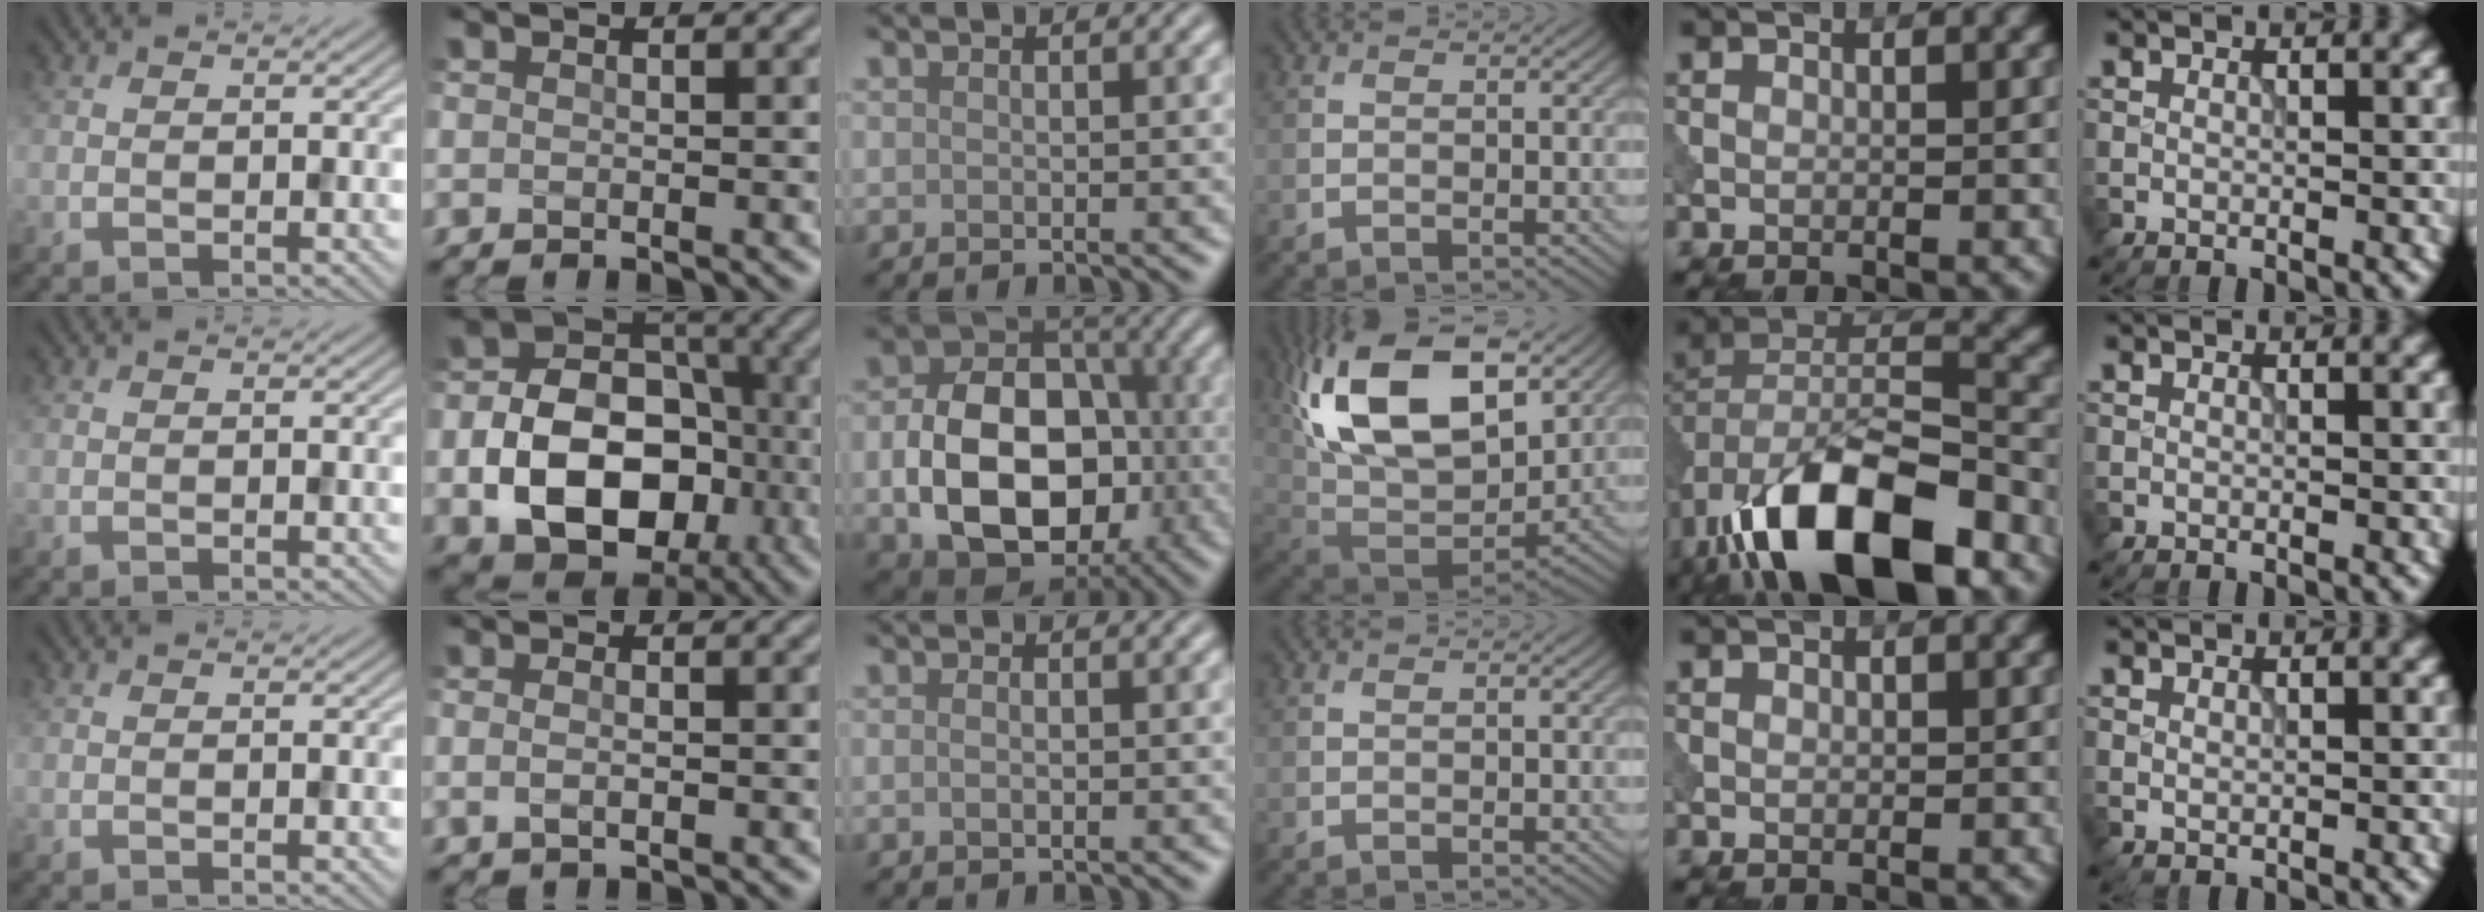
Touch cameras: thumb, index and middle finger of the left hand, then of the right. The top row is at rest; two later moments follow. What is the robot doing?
{"motion": "insert", "object": "peg toy"}